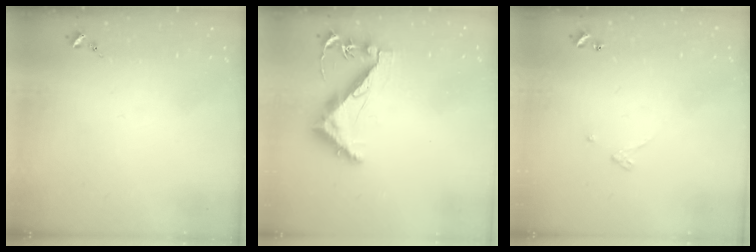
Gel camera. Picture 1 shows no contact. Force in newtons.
{"total": 9.7, "press": 9.6, "slide": 1.0}
{"total": 2.4, "press": 2.4, "slide": 0.2}